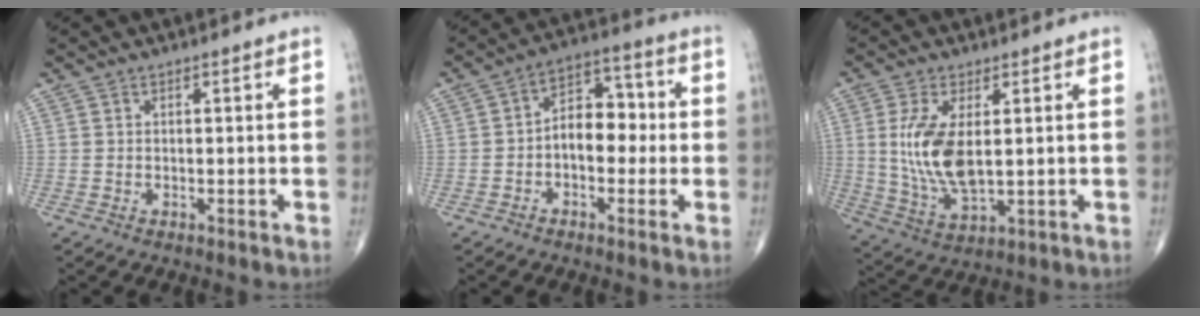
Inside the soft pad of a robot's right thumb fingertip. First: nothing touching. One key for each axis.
{"total": 9.0, "fx": -0.7, "fy": 5.9, "fz": 6.8, "tx": -0.071, "ty": 0.037, "tz": -0.023}
{"total": 11.3, "fx": 1.4, "fy": 5.1, "fz": 10.0, "tx": -0.205, "ty": -0.015, "tz": 0.040}